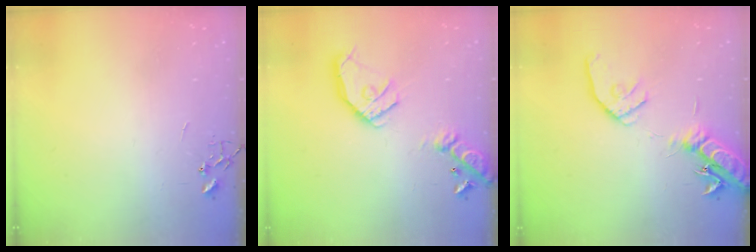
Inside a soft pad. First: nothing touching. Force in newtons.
{"total": 17.3, "press": 17.0, "slide": 2.8}
{"total": 16.5, "press": 16.2, "slide": 2.9}